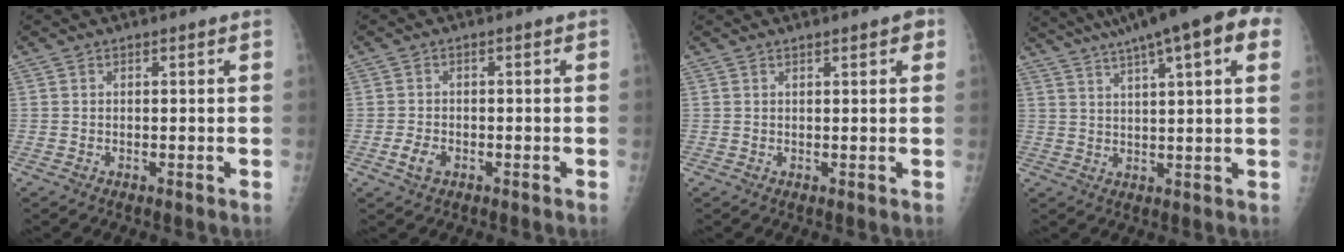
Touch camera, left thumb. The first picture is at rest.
{"total": 2.9, "force": [-1.3, 1.9, 1.9], "torque": [-0.036, 0.003, -0.022]}
{"total": 2.4, "force": [1.3, 0.7, 1.9], "torque": [-0.018, -0.001, 0.015]}
{"total": 18.8, "force": [10.5, 3.8, 15.1], "torque": [-0.229, 0.023, 0.147]}